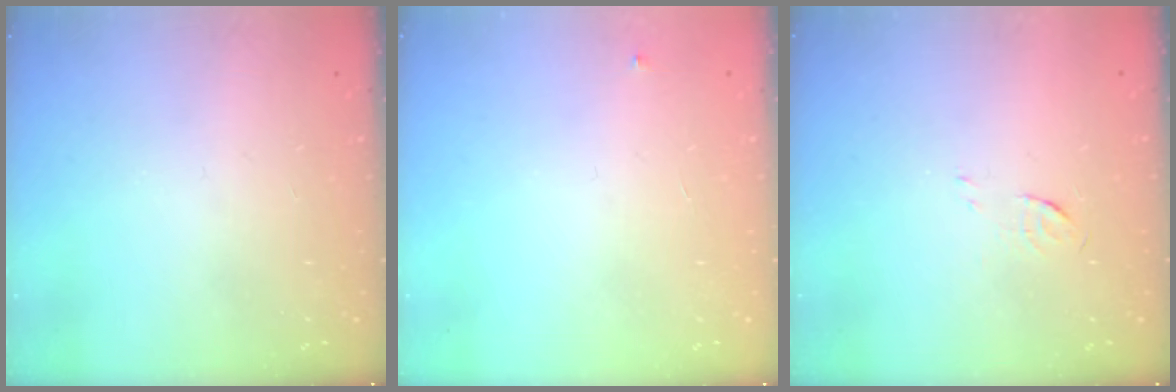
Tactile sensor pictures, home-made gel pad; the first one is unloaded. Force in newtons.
{"total": 3.0, "press": 2.9, "slide": 0.4}
{"total": 3.9, "press": 3.7, "slide": 1.2}